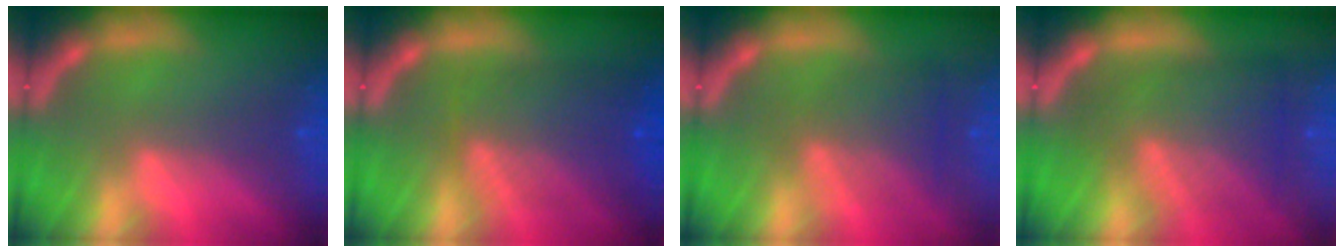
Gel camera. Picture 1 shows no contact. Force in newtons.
{"total": 7.1}
{"total": 5.0}
{"total": 8.1}